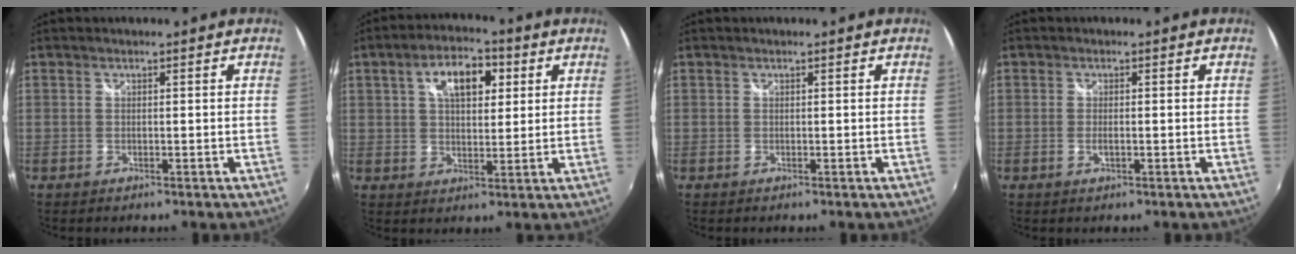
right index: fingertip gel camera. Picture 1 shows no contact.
{"total": 9.5, "force": [3.5, 5.0, 7.3], "torque": [-0.119, 0.025, 0.055]}
{"total": 0.0}
{"total": 1.6, "force": [-0.4, 0.6, 1.4], "torque": [-0.028, -0.002, -0.006]}